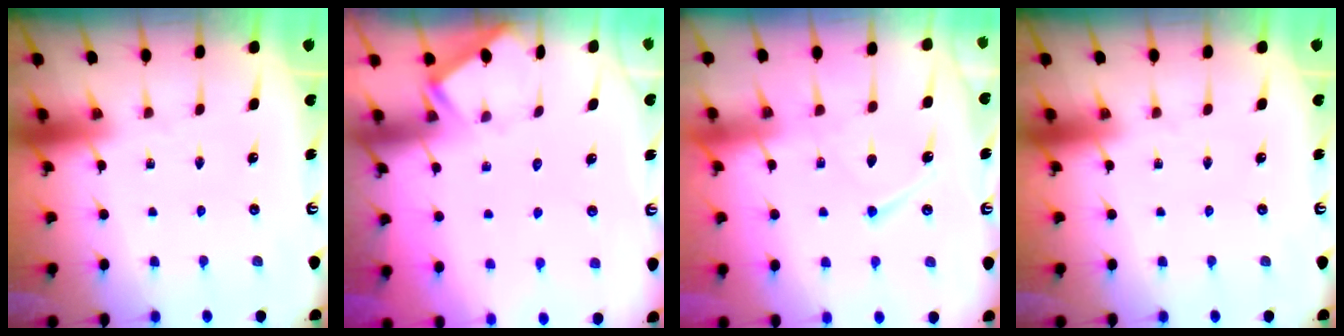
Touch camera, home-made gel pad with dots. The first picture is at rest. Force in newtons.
{"total": 3.2, "press": 3.1, "slide": 0.4}
{"total": 10.1, "press": 10.0, "slide": 0.9}
{"total": 0.0}